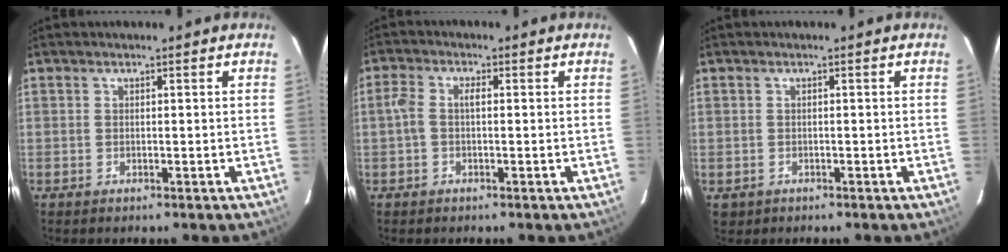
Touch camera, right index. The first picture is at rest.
{"total": 3.1, "force": [-0.2, 1.6, 2.7], "torque": [-0.057, 0.009, -0.005]}
{"total": 1.7, "force": [-0.4, 1.7, 0.2], "torque": [-0.004, -0.003, -0.001]}